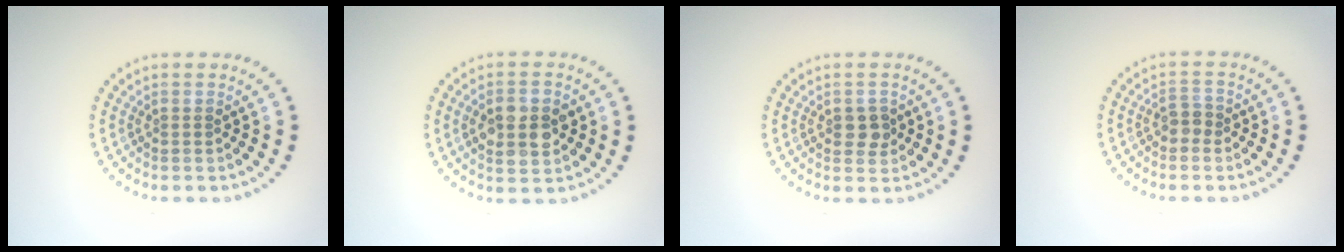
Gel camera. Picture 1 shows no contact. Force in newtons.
{"total": 4.2, "press": 4.2, "slide": 0.1}
{"total": 1.9, "press": 1.8, "slide": 0.3}
{"total": 1.5, "press": 1.4, "slide": 0.6}